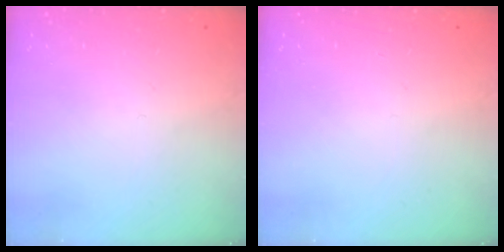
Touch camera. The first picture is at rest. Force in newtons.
{"total": 0.0}